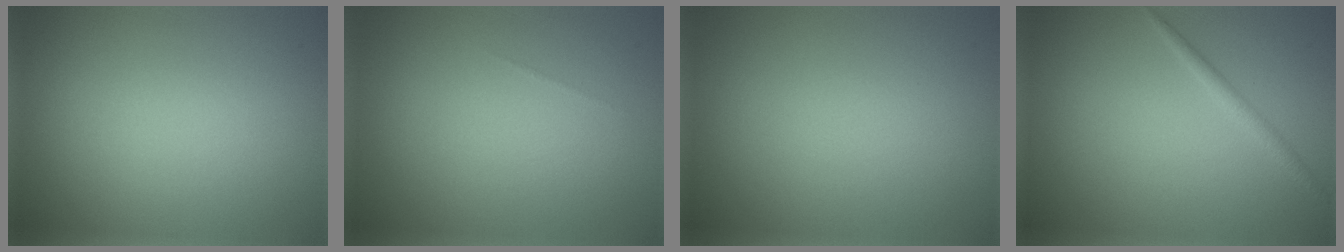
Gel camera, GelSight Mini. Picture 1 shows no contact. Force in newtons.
{"total": 0.0}
{"total": 0.0}
{"total": 1.3, "press": 1.3, "slide": 0.0}